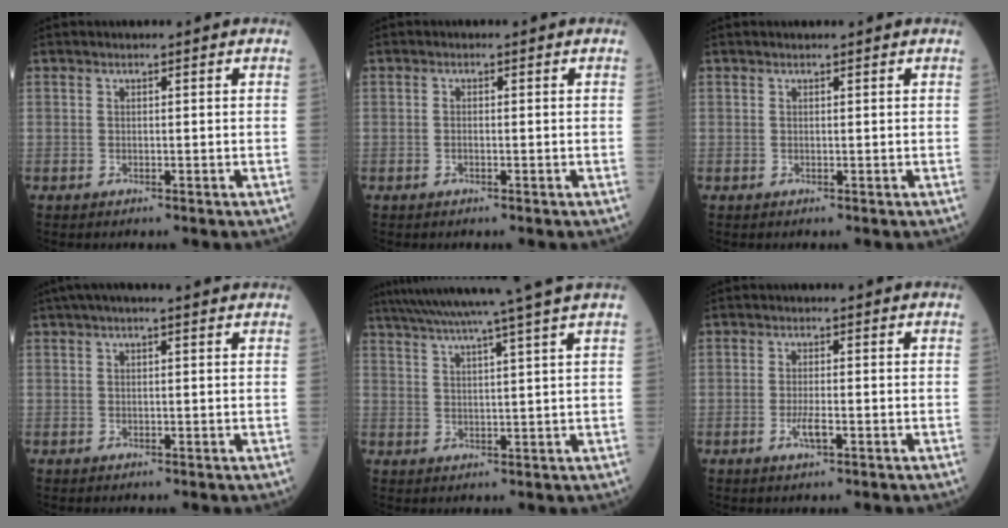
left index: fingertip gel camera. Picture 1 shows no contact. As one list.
[{"total": 0.6, "force": [-0.4, 0.2, 0.4], "torque": [-0.009, -0.001, -0.008]}, {"total": 0.6, "force": [0.6, 0.3, -0.1], "torque": [-0.010, 0.011, 0.013]}, {"total": 5.1, "force": [4.0, 0.4, 3.1], "torque": [-0.055, 0.036, 0.054]}, {"total": 15.2, "force": [12.9, -2.8, 7.5], "torque": [-0.128, -0.014, 0.183]}, {"total": 2.4, "force": [-1.0, 0.4, 2.2], "torque": [-0.047, -0.002, -0.017]}]